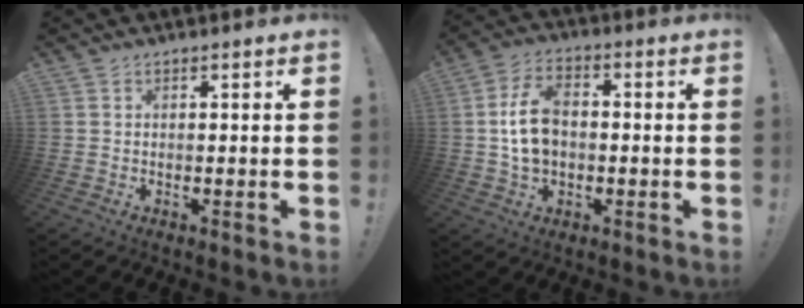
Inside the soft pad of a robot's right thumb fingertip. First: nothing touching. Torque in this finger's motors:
{"motor_torque": [0.09, 0.37, 0.63, 0.10, 0.10]}